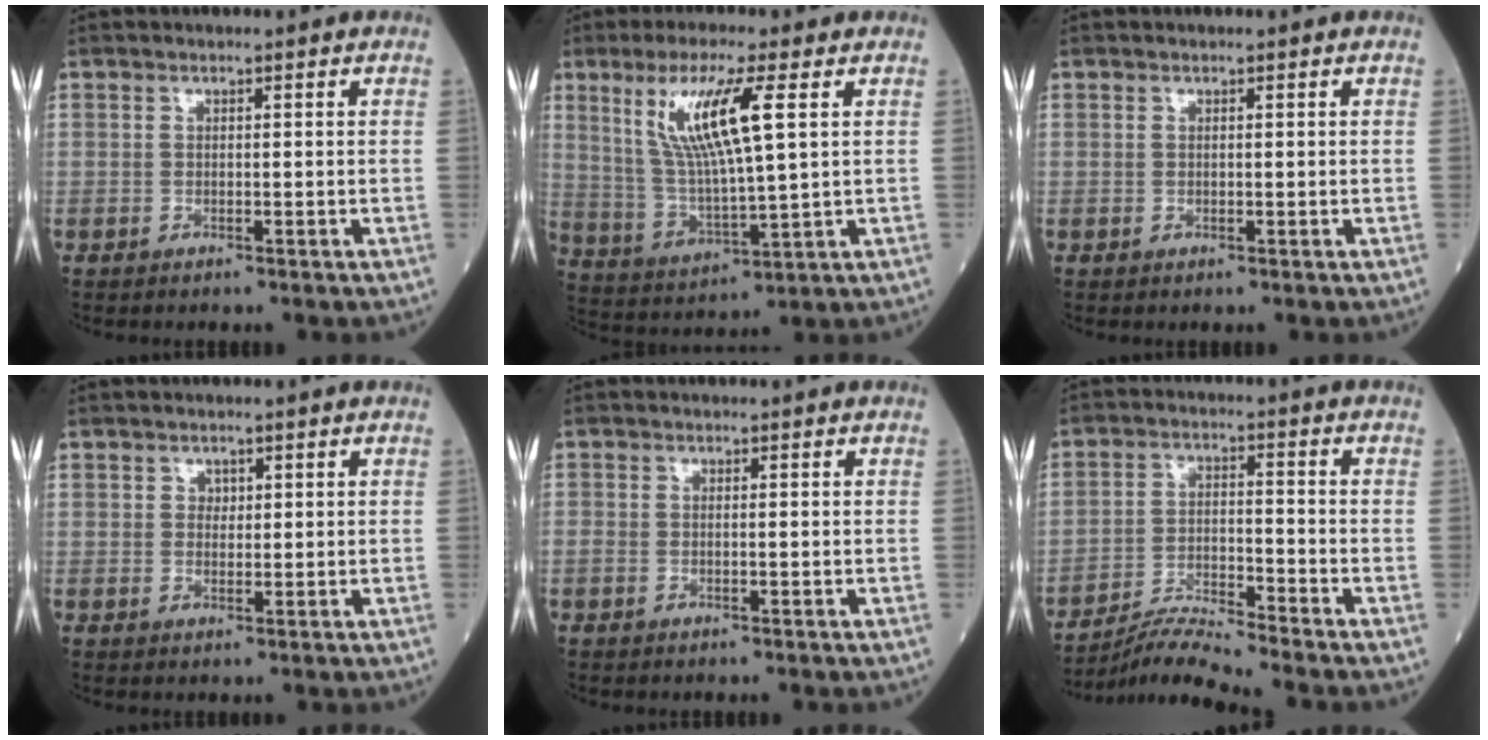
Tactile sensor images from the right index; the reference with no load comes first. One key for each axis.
{"total": 12.0, "fx": 4.4, "fy": 0.9, "fz": 11.1, "tx": -0.232, "ty": -0.002, "tz": 0.089}
{"total": 0.0}
{"total": 1.3, "fx": 0.6, "fy": 1.1, "fz": 0.6, "tx": -0.006, "ty": -0.001, "tz": 0.010}
{"total": 0.5, "fx": -0.2, "fy": 0.3, "fz": 0.4, "tx": -0.009, "ty": 0.002, "tz": -0.002}
{"total": 6.7, "fx": -6.3, "fy": -2.1, "fz": 0.9, "tx": -0.026, "ty": -0.012, "tz": -0.116}